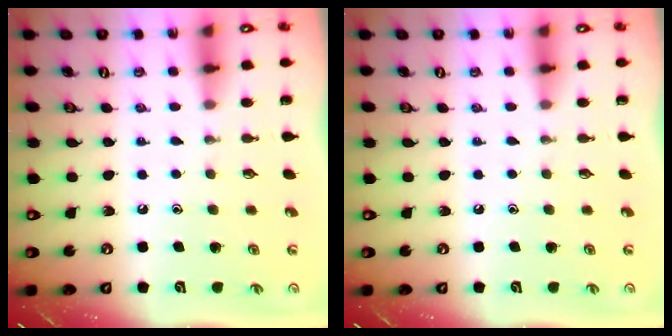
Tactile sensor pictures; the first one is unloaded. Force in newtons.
{"total": 0.0}